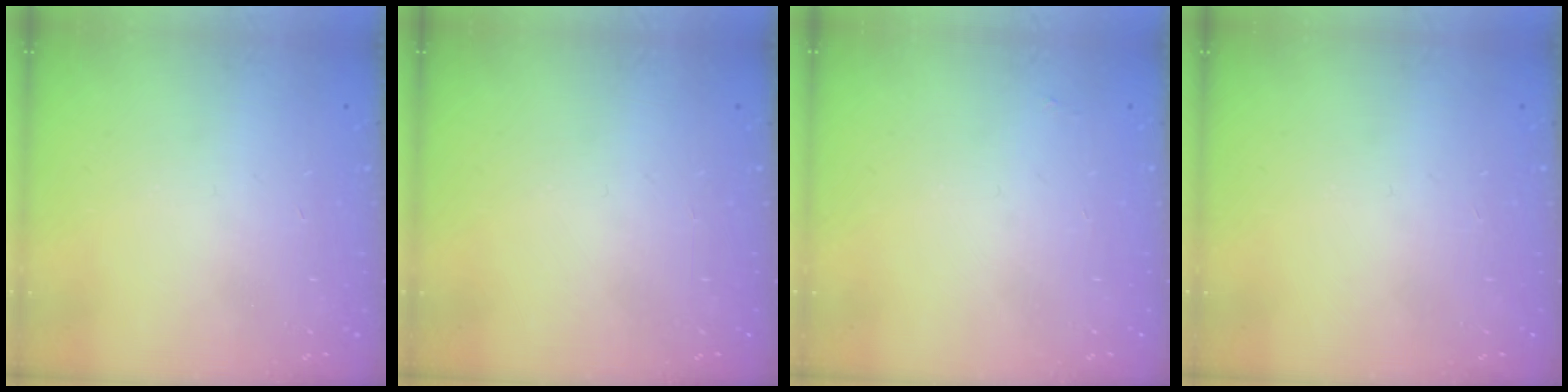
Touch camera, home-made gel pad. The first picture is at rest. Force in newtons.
{"total": 0.0}
{"total": 1.9, "press": 1.9, "slide": 0.3}
{"total": 0.0}